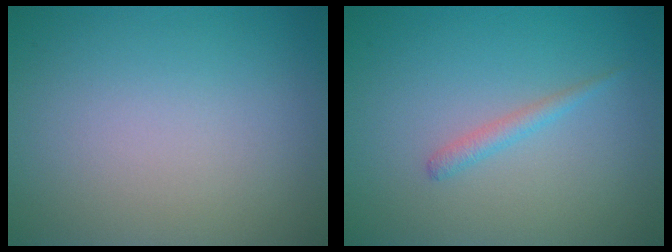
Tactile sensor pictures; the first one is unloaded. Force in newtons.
{"total": 1.2, "press": 1.1, "slide": 0.1}